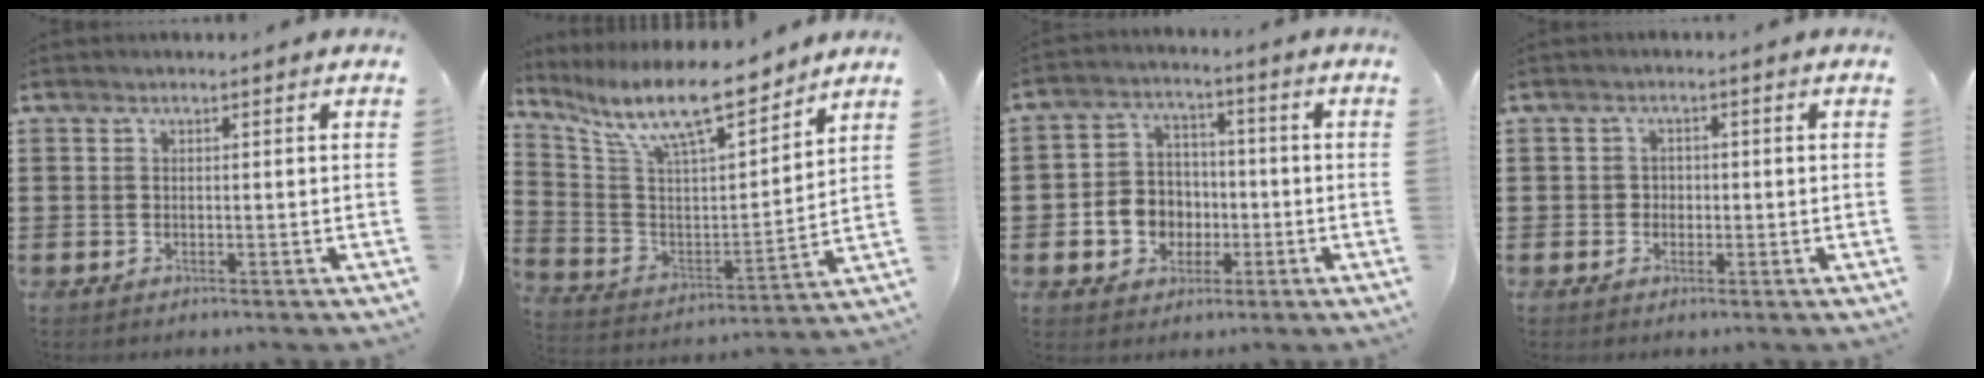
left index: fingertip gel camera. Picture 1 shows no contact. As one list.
[{"total": 12.5, "force": [10.0, 2.6, 7.0], "torque": [-0.156, -0.061, 0.171]}, {"total": 6.5, "force": [-1.5, 6.0, 1.9], "torque": [-0.060, 0.021, -0.027]}, {"total": 2.6, "force": [-0.3, 2.4, 0.9], "torque": [-0.027, 0.006, -0.011]}]